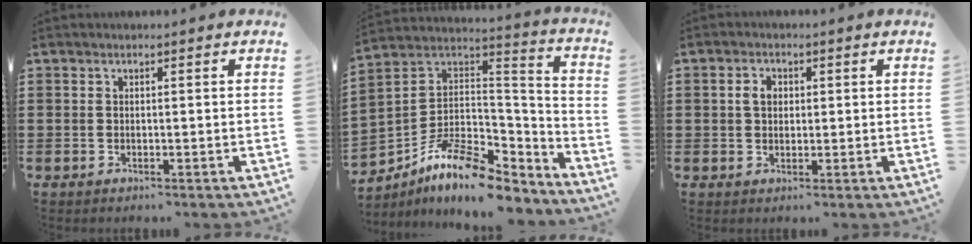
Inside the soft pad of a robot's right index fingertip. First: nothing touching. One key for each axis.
{"total": 10.6, "fx": -7.0, "fy": 5.7, "fz": 5.6, "tx": -0.118, "ty": 0.015, "tz": -0.126}
{"total": 2.7, "fx": 0.4, "fy": 2.0, "fz": 1.8, "tx": -0.041, "ty": 0.010, "tz": 0.006}